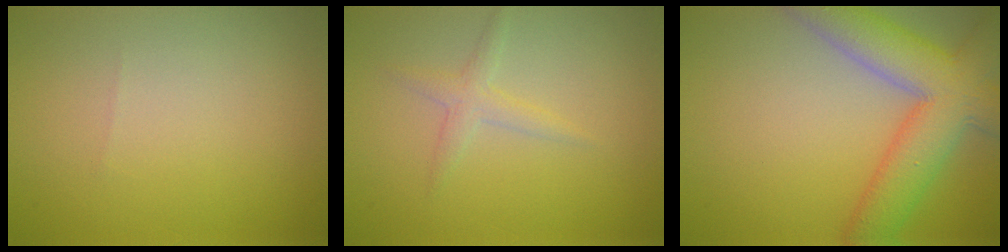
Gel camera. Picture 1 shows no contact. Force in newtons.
{"total": 1.6, "press": 1.6, "slide": 0.1}
{"total": 8.3, "press": 8.3, "slide": 0.4}